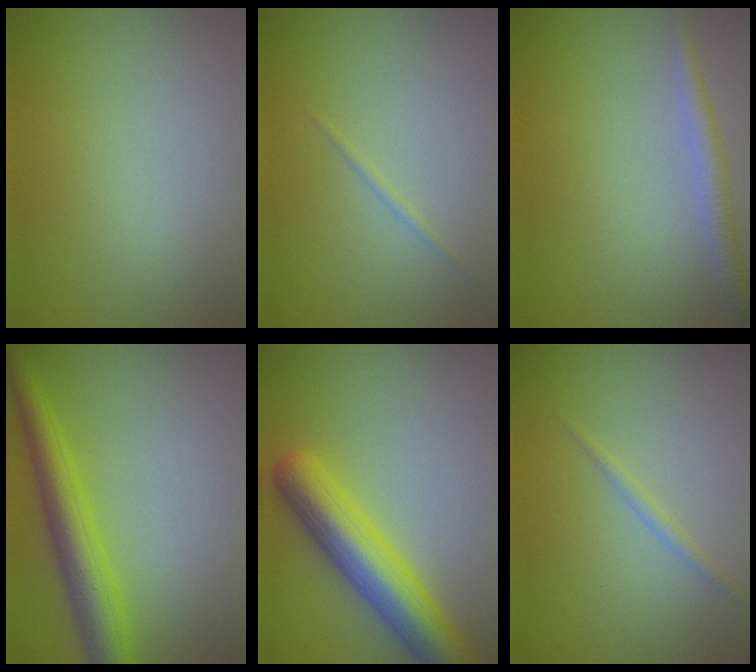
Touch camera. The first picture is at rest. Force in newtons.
{"total": 0.6, "press": 0.6, "slide": 0.0}
{"total": 1.9, "press": 1.9, "slide": 0.0}
{"total": 4.9, "press": 4.9, "slide": 0.1}
{"total": 7.2, "press": 7.2, "slide": 0.3}
{"total": 0.8, "press": 0.8, "slide": 0.1}